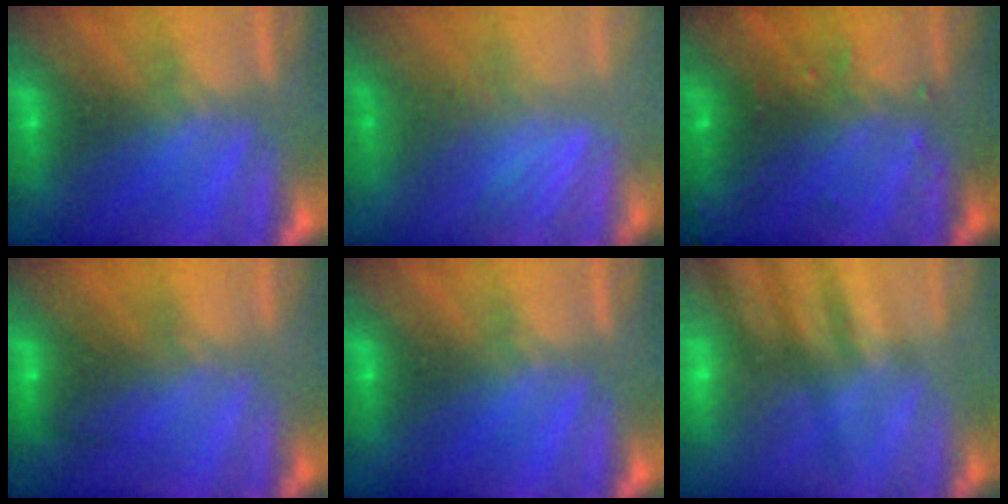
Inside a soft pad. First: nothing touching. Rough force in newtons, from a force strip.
{"total": 2.8}
{"total": 7.4}
{"total": 2.4}
{"total": 0.0}
{"total": 2.4}